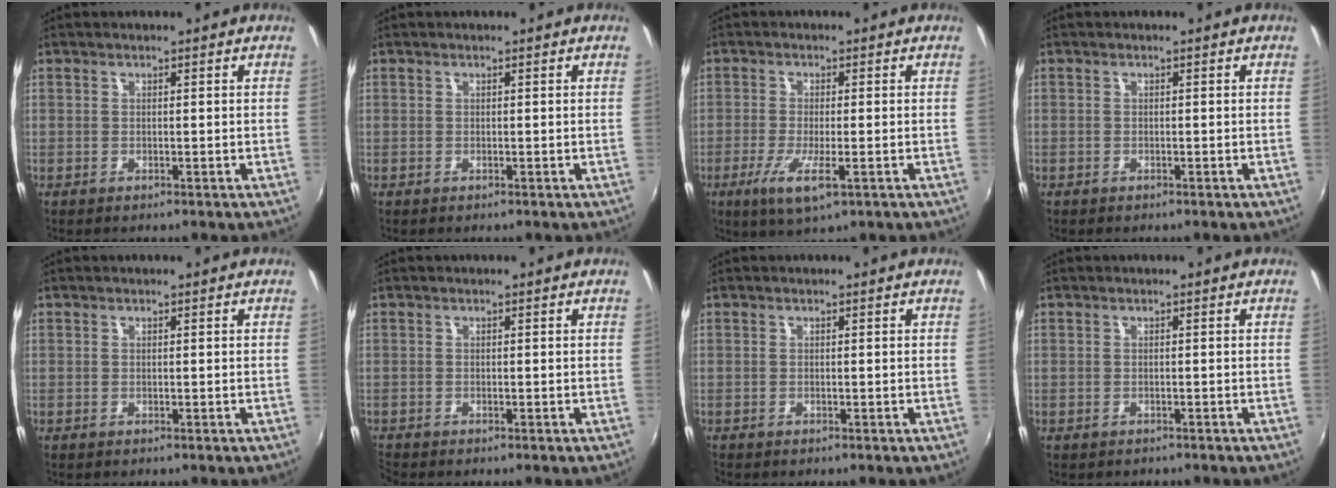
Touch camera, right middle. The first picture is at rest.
{"total": 0.0}
{"total": 6.8, "force": [-3.0, 1.3, 6.0], "torque": [-0.128, -0.020, -0.053]}
{"total": 0.7, "force": [-0.5, 0.5, -0.1], "torque": [-0.002, 0.003, -0.007]}
{"total": 0.0}
{"total": 0.8, "force": [-0.8, 0.1, 0.0], "torque": [-0.002, -0.006, -0.020]}
{"total": 0.0}
{"total": 0.9, "force": [-0.7, 0.6, 0.0], "torque": [-0.004, -0.001, -0.009]}